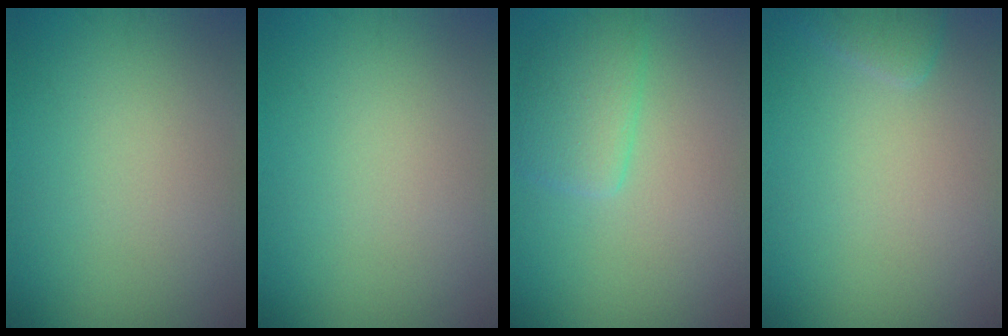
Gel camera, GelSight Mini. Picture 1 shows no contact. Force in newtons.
{"total": 0.0}
{"total": 2.8, "press": 2.8, "slide": 0.3}
{"total": 1.3, "press": 1.3, "slide": 0.1}